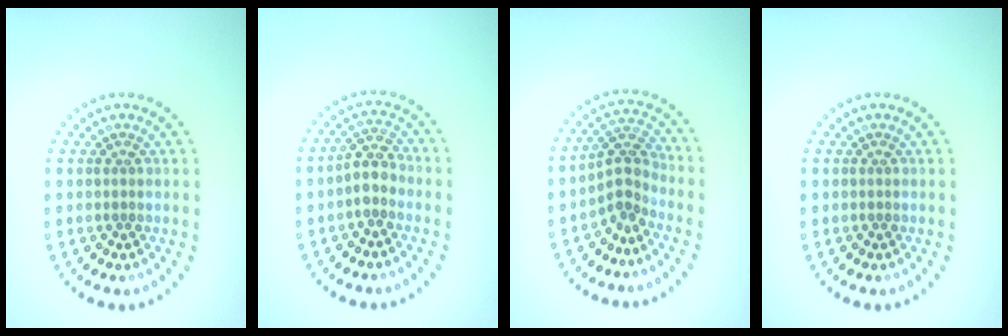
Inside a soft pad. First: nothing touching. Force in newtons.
{"total": 2.4, "press": 2.0, "slide": 1.2}
{"total": 2.7, "press": 1.9, "slide": 1.9}
{"total": 0.0}